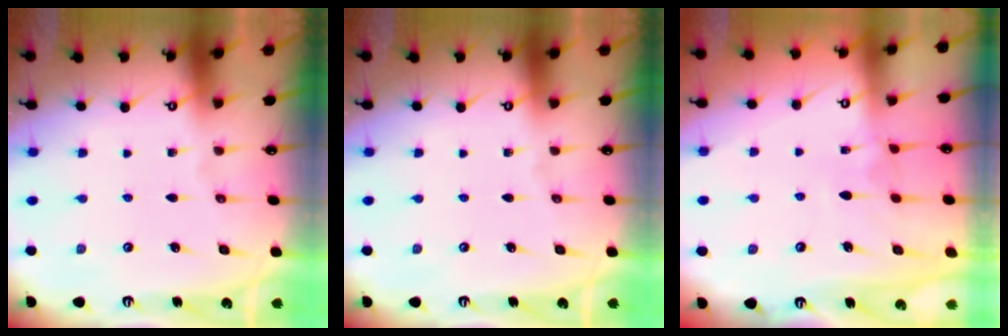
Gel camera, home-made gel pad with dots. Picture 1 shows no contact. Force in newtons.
{"total": 0.0}
{"total": 1.2, "press": 1.1, "slide": 0.5}